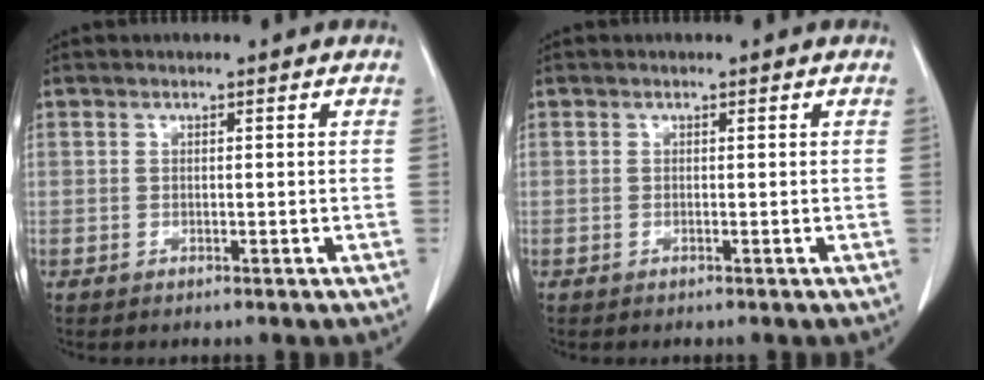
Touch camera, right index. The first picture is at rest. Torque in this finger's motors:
{"motor_torque": [-0.04, 0.07, -0.02, -0.01]}